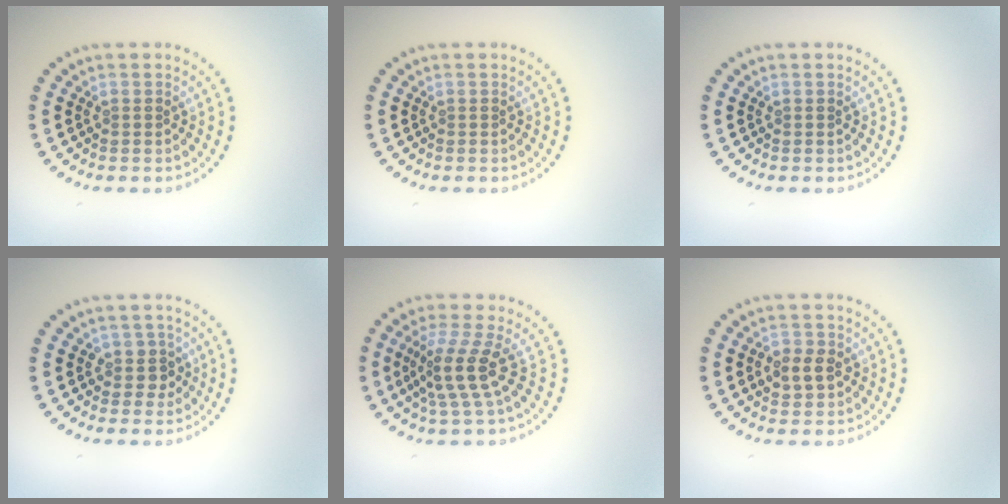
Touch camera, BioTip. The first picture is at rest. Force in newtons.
{"total": 0.0}
{"total": 0.0}
{"total": 1.8, "press": 1.6, "slide": 1.0}
{"total": 3.8, "press": 2.8, "slide": 2.5}
{"total": 2.6, "press": 2.5, "slide": 0.4}